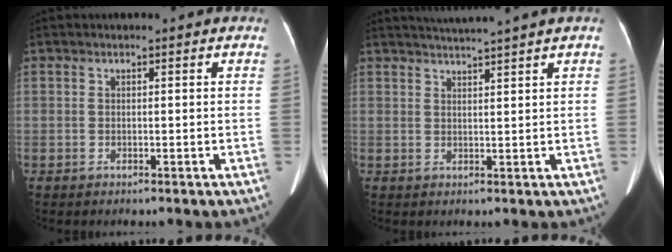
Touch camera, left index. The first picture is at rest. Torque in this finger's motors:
{"motor_torque": [-0.52, -0.15, -0.25, 0.00]}